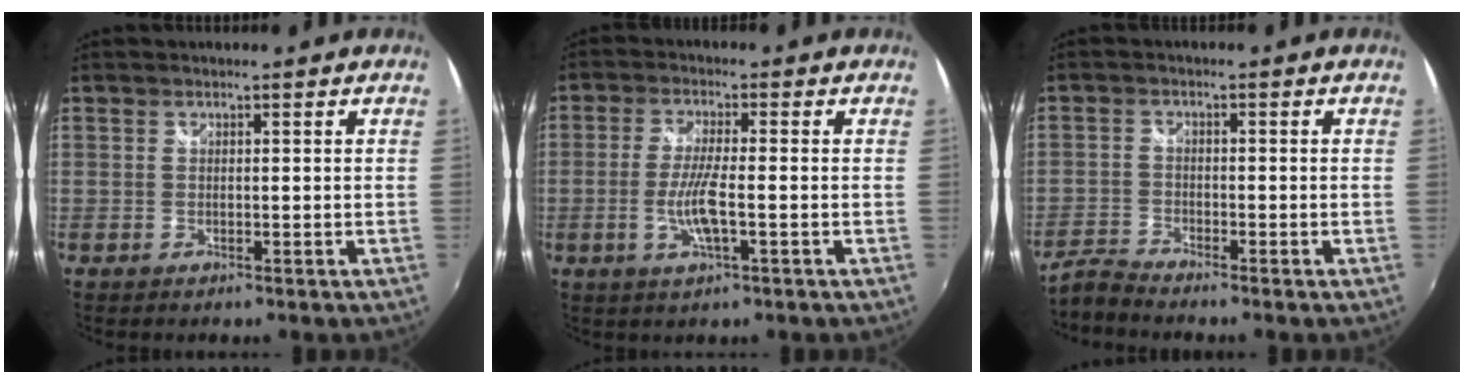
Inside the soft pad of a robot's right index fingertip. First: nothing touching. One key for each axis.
{"total": 6.1, "fx": -1.7, "fy": 0.6, "fz": 5.8, "tx": -0.120, "ty": -0.005, "tz": -0.034}
{"total": 3.4, "fx": -3.4, "fy": 0.0, "fz": 0.3, "tx": -0.017, "ty": -0.008, "tz": -0.078}